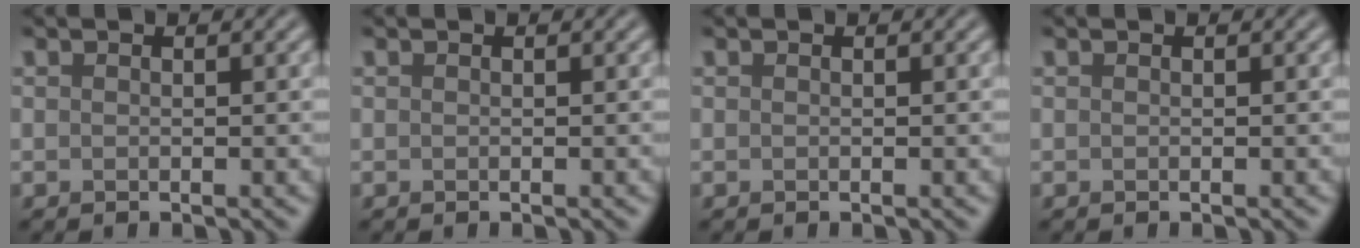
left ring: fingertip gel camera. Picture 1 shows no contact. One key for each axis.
{"total": 0.0}
{"total": 0.0}
{"total": 0.0}